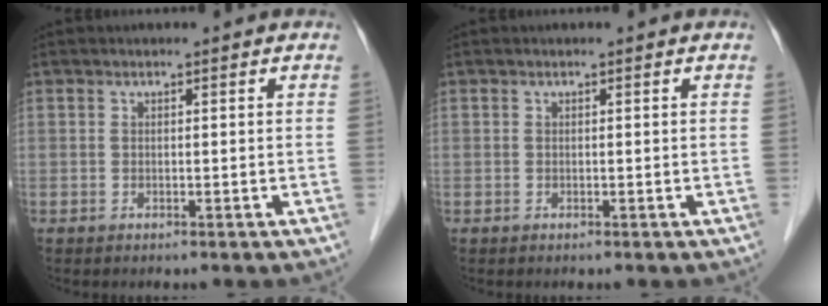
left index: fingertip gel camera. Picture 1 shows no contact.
{"total": 0.0}